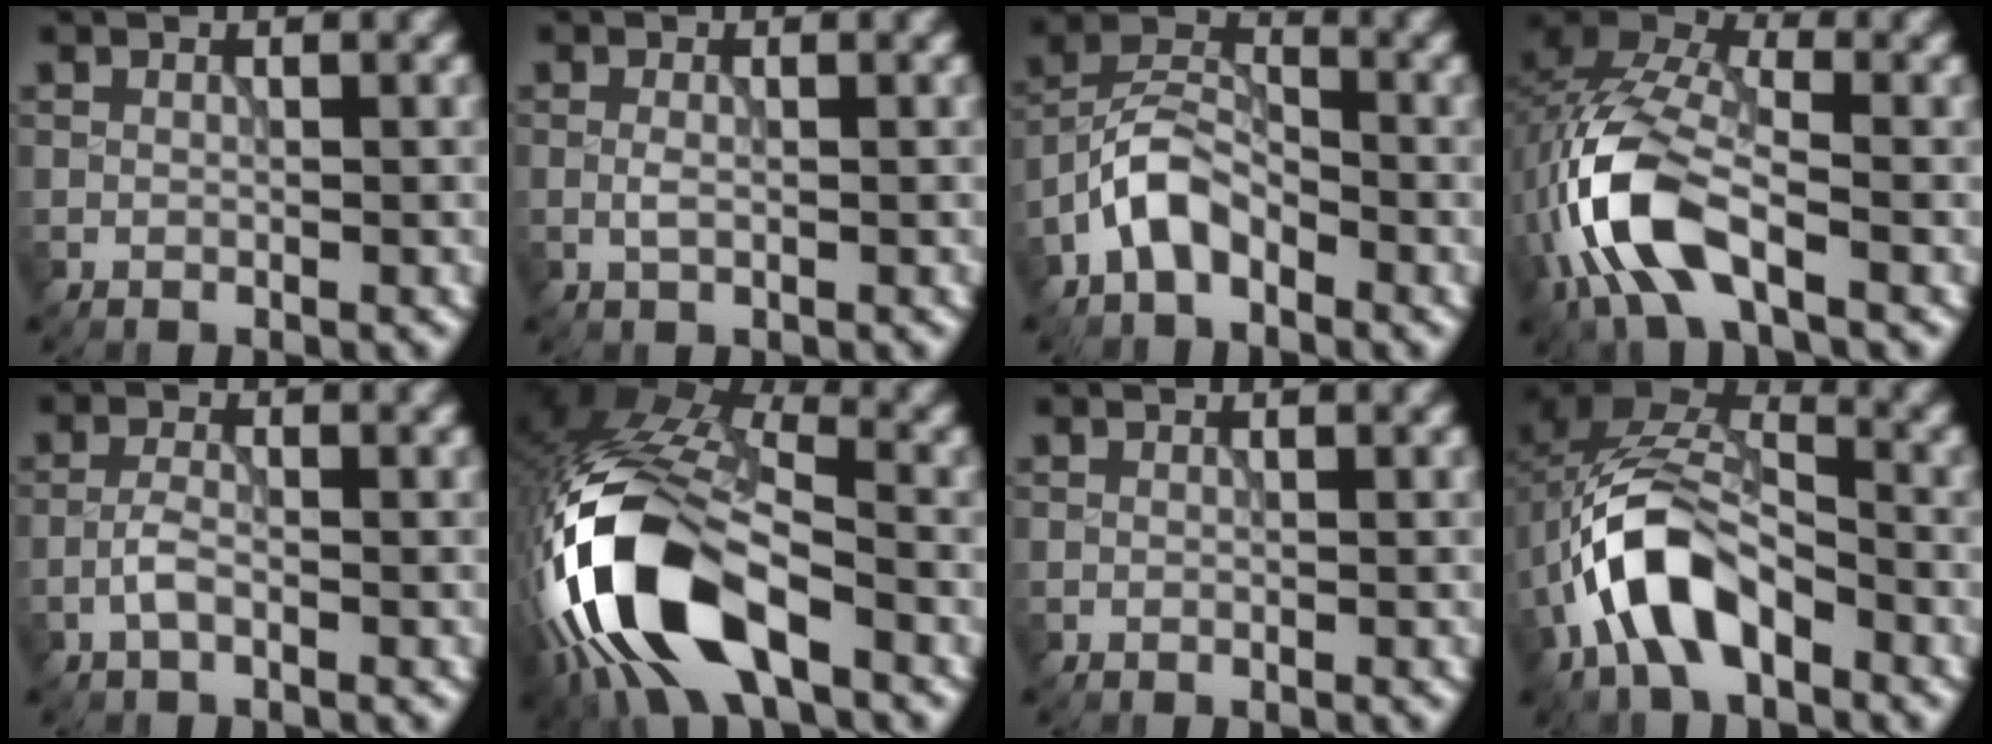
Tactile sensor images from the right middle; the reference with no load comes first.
{"total": 0.8, "force": [-0.1, 0.3, 0.8], "torque": [-0.018, 0.000, -0.005]}
{"total": 4.4, "force": [-2.7, 2.4, 2.6], "torque": [-0.045, 0.018, -0.062]}
{"total": 9.0, "force": [-3.2, 4.2, 7.3], "torque": [-0.166, 0.010, -0.074]}
{"total": 1.5, "force": [-0.8, 0.5, 1.2], "torque": [-0.026, 0.005, -0.022]}
{"total": 14.4, "force": [-5.7, 7.1, 11.1], "torque": [-0.221, -0.009, -0.110]}
{"total": 0.0}
{"total": 8.6, "force": [-3.2, 4.9, 6.3], "torque": [-0.115, 0.016, -0.069]}